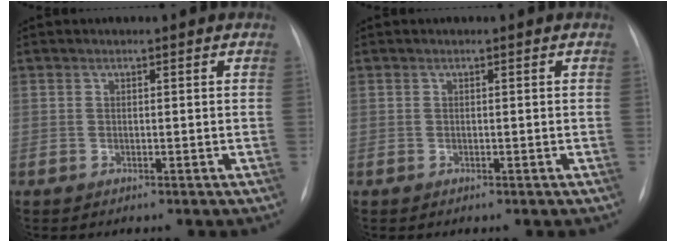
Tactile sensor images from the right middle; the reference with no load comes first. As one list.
[{"total": 0.0}]